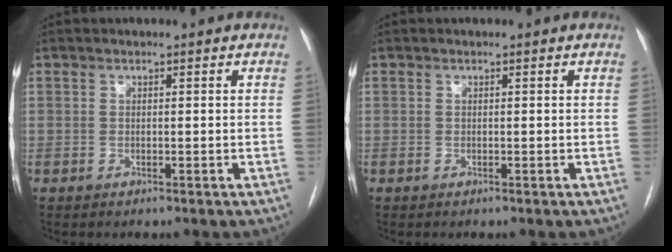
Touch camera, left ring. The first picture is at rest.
{"total": 0.0}